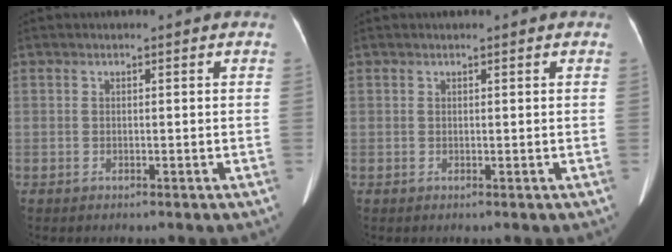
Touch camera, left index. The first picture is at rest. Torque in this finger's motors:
{"motor_torque": [0.15, -0.07, 0.01, 0.00]}